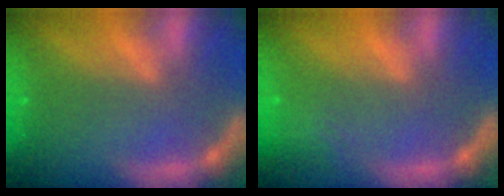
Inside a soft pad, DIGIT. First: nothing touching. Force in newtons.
{"total": 2.4}